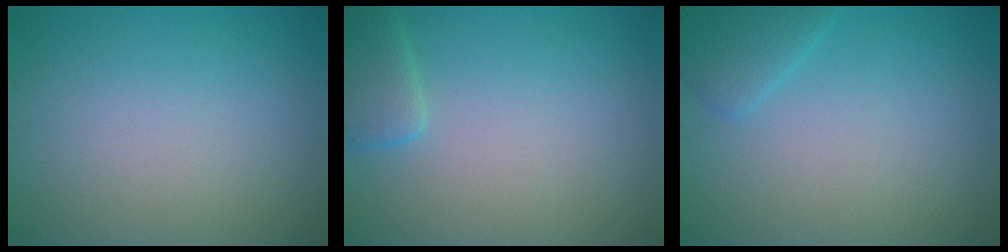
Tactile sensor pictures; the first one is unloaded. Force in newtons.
{"total": 2.3, "press": 2.3, "slide": 0.2}
{"total": 1.9, "press": 1.9, "slide": 0.1}